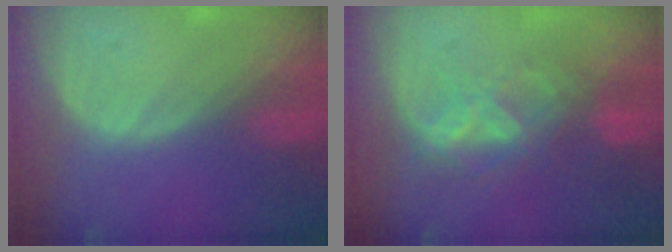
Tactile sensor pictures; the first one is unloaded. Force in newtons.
{"total": 7.1, "press": 6.7, "slide": 2.4}